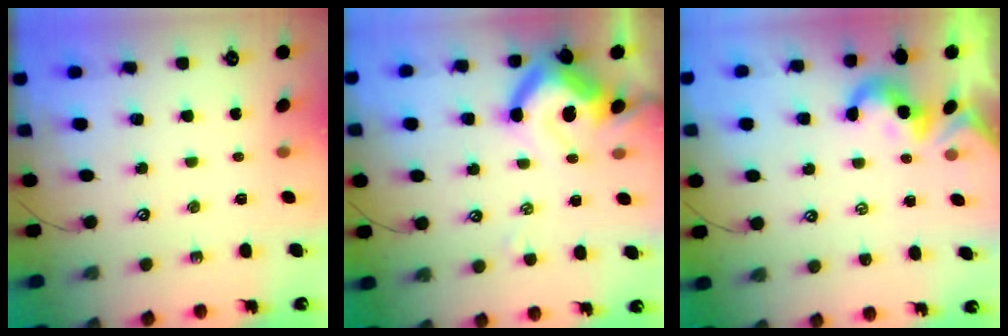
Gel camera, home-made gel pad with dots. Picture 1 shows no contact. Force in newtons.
{"total": 14.0, "press": 13.9, "slide": 1.8}
{"total": 2.0, "press": 1.9, "slide": 0.5}